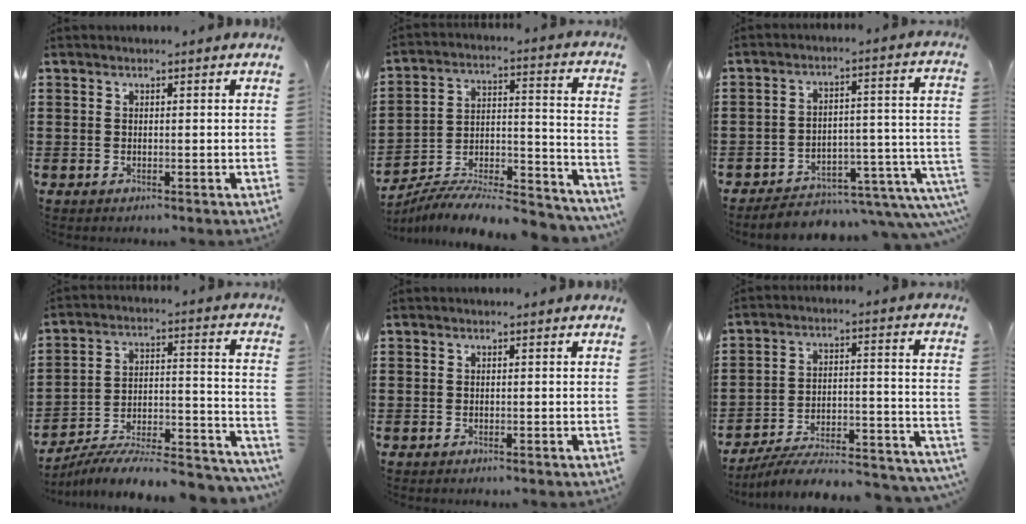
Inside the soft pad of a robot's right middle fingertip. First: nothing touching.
{"total": 8.3, "force": [-8.0, 0.8, 2.2], "torque": [-0.022, 0.010, -0.155]}
{"total": 5.0, "force": [-4.3, 1.5, 2.2], "torque": [-0.036, -0.002, -0.081]}
{"total": 8.2, "force": [-7.5, 0.8, 3.1], "torque": [-0.039, 0.006, -0.147]}
{"total": 0.0}
{"total": 7.1, "force": [-6.6, 0.3, 2.7], "torque": [-0.038, -0.005, -0.131]}